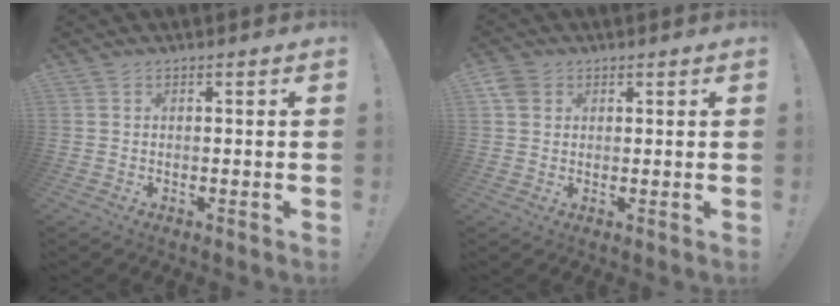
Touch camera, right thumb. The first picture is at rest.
{"total": 3.8, "force": [1.7, 3.1, 1.5], "torque": [-0.025, 0.000, 0.034]}